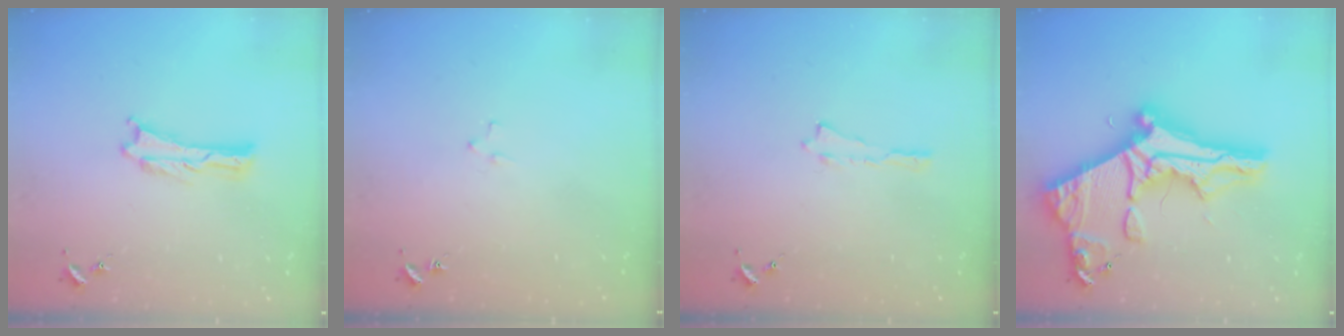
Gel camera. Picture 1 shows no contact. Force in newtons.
{"total": 1.9, "press": 1.9, "slide": 0.1}
{"total": 0.0}
{"total": 14.3, "press": 14.3, "slide": 1.2}